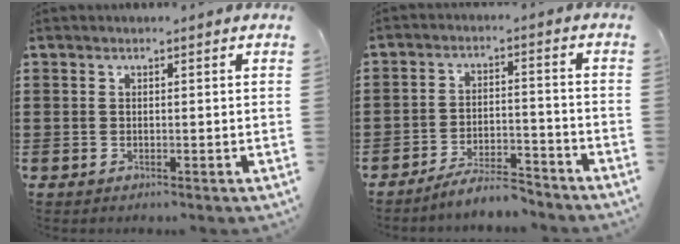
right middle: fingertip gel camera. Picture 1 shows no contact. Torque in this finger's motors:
{"motor_torque": [2.14, 0.00, 0.21, 0.00]}